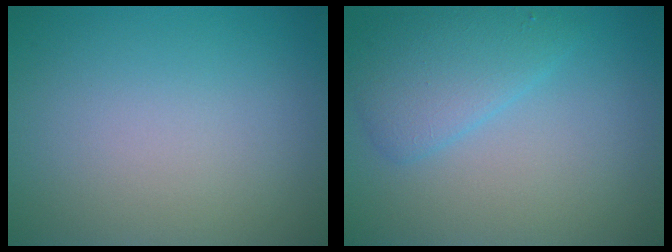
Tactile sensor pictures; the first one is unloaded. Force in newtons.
{"total": 3.5, "press": 3.5, "slide": 0.2}